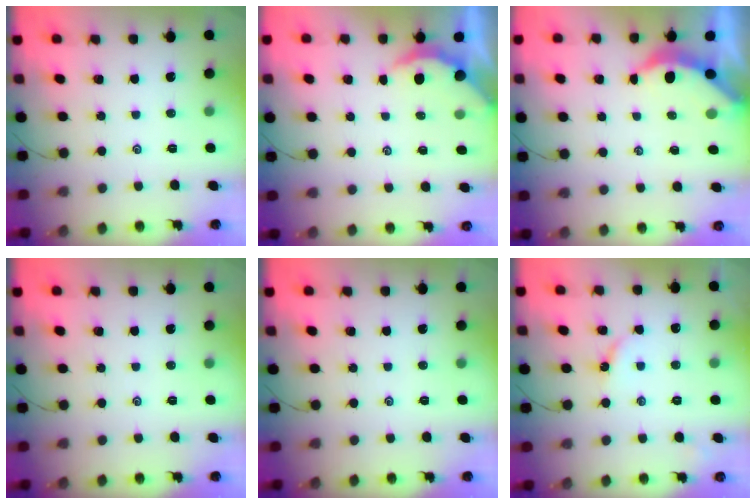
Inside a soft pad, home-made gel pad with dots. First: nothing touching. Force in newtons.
{"total": 2.4, "press": 2.3, "slide": 0.4}
{"total": 4.0, "press": 3.9, "slide": 0.5}
{"total": 0.0}
{"total": 0.0}
{"total": 4.2, "press": 4.2, "slide": 0.4}